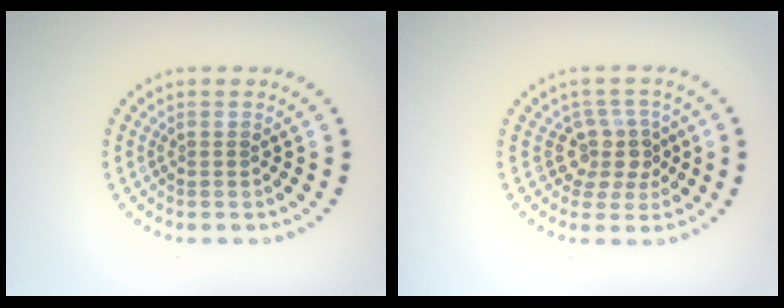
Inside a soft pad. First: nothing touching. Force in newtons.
{"total": 3.0, "press": 2.3, "slide": 1.9}